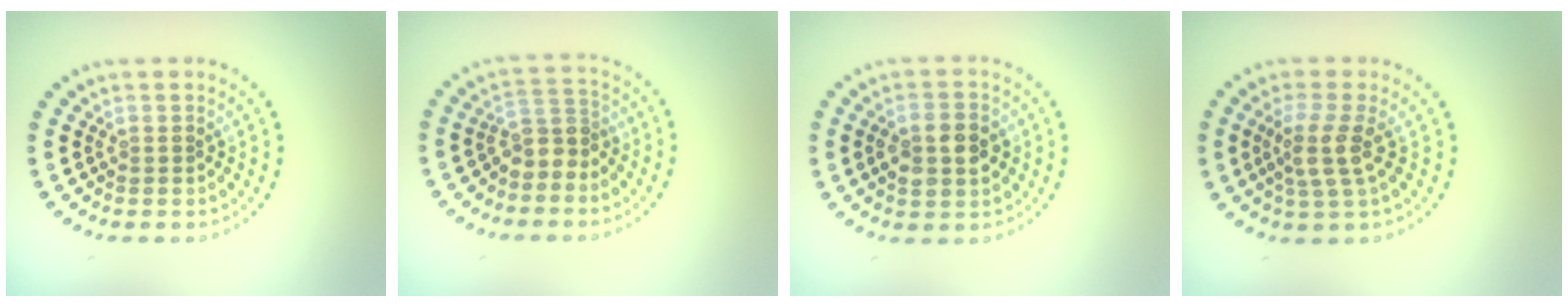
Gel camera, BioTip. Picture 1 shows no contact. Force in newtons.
{"total": 2.6, "press": 2.1, "slide": 1.6}
{"total": 3.8, "press": 3.8, "slide": 0.1}
{"total": 3.0, "press": 2.4, "slide": 1.7}